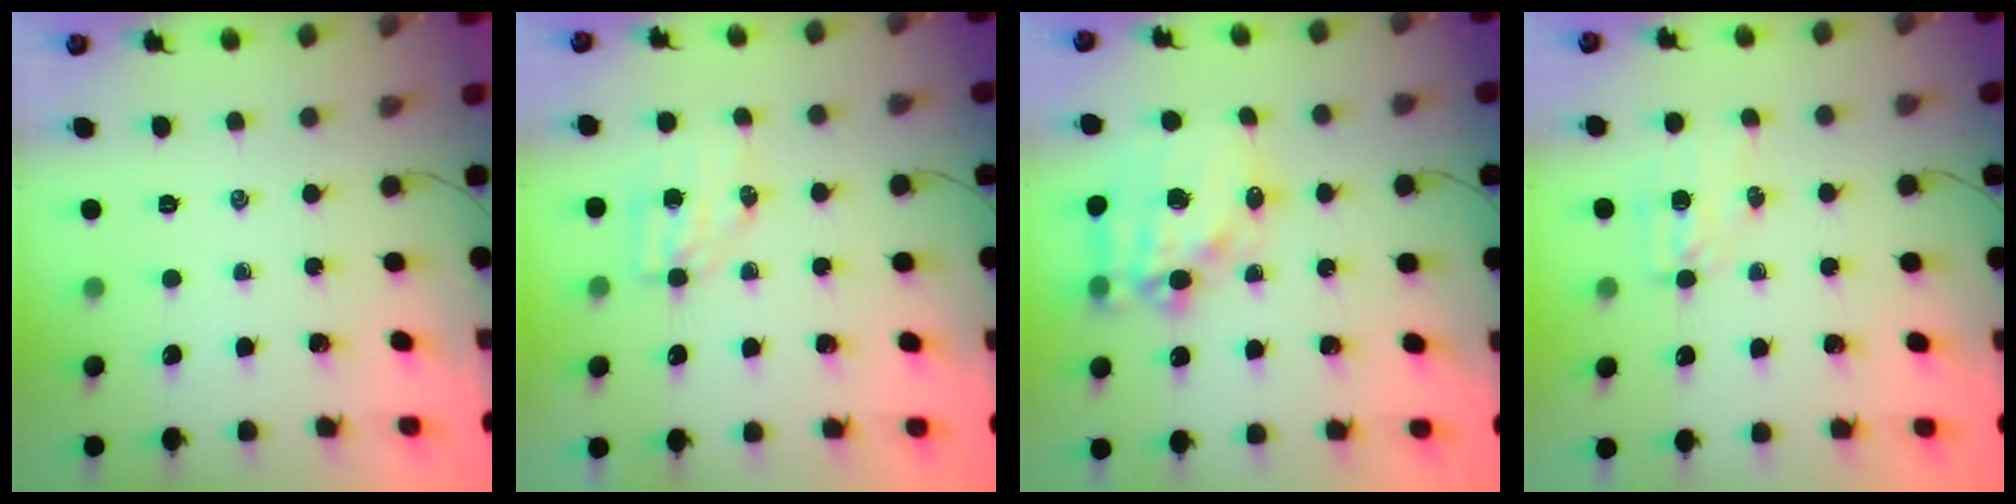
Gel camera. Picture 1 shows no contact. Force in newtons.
{"total": 4.9, "press": 4.8, "slide": 0.7}
{"total": 16.9, "press": 16.5, "slide": 3.5}
{"total": 3.7, "press": 3.5, "slide": 1.0}